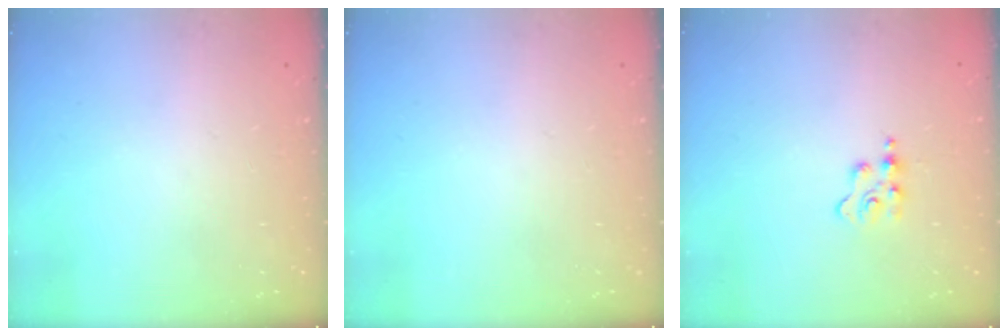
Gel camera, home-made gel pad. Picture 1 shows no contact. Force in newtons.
{"total": 0.0}
{"total": 2.7, "press": 2.7, "slide": 0.5}